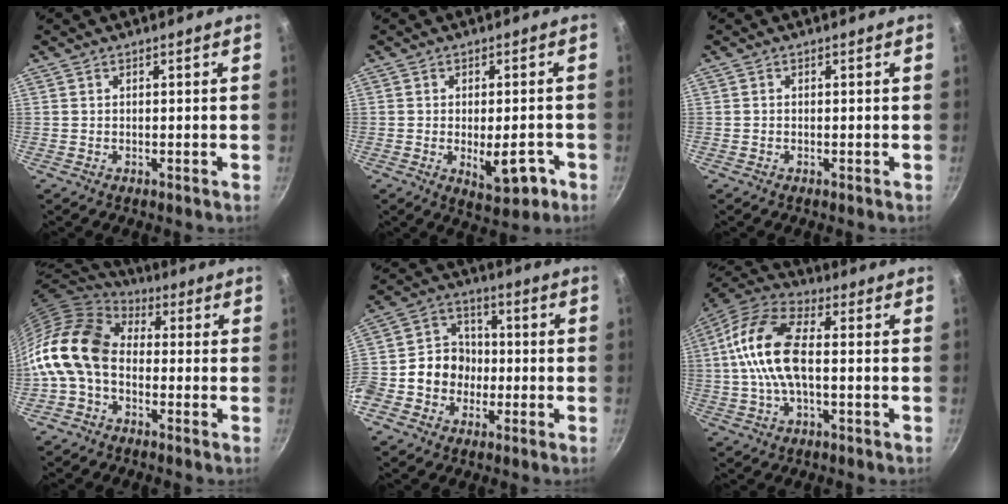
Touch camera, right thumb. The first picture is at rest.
{"total": 7.7, "force": [-2.5, 3.6, 6.3], "torque": [-0.060, 0.009, -0.026]}
{"total": 0.0}
{"total": 15.6, "force": [-1.8, 10.8, 11.0], "torque": [-0.202, 0.038, -0.059]}
{"total": 12.8, "force": [-3.1, 10.9, 6.1], "torque": [-0.070, 0.038, -0.070]}
{"total": 14.3, "force": [0.1, 6.9, 12.5], "torque": [-0.244, 0.034, -0.013]}